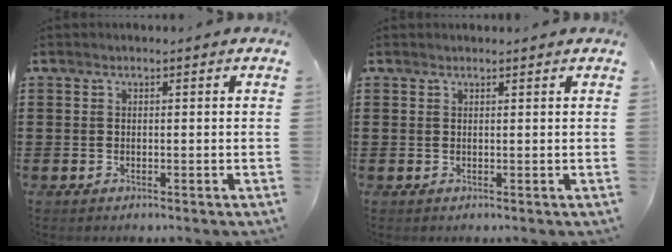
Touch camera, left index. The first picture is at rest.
{"total": 0.5, "force": [0.5, 0.2, -0.1], "torque": [-0.001, 0.000, 0.011]}